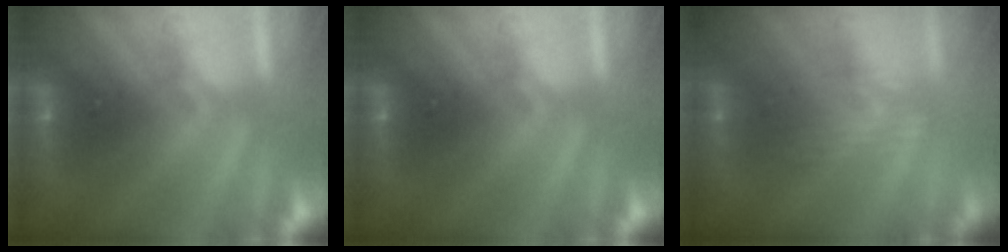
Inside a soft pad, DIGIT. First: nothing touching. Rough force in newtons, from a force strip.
{"total": 0.0}
{"total": 3.0}